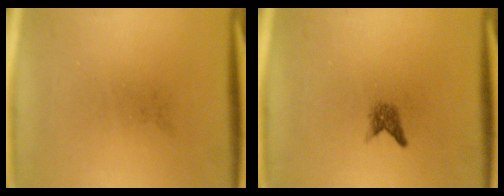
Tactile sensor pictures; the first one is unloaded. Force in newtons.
{"total": 1.5}